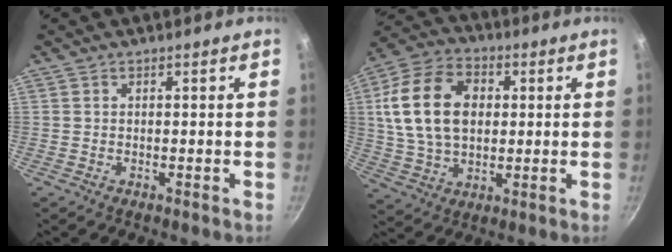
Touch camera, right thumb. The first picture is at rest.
{"total": 17.5, "force": [2.9, 12.1, 12.4], "torque": [-0.214, 0.010, 0.049]}